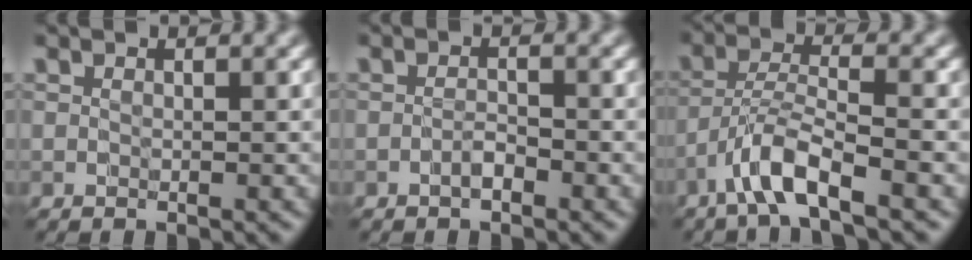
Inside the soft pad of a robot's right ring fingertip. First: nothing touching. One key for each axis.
{"total": 0.9, "fx": -0.7, "fy": 0.2, "fz": 0.6, "tx": -0.011, "ty": 0.001, "tz": -0.015}
{"total": 4.2, "fx": -2.8, "fy": 0.5, "fz": 3.0, "tx": -0.052, "ty": 0.010, "tz": -0.063}